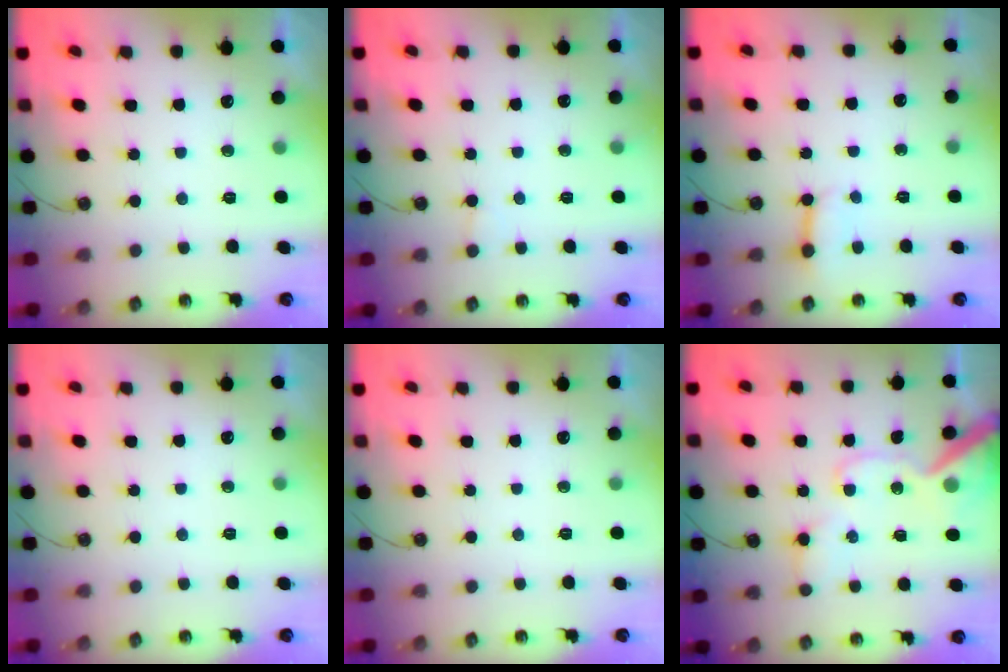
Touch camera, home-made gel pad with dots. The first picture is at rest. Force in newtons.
{"total": 4.8, "press": 4.8, "slide": 0.3}
{"total": 3.0, "press": 2.9, "slide": 0.6}
{"total": 0.0}
{"total": 0.0}
{"total": 15.5, "press": 15.3, "slide": 2.1}